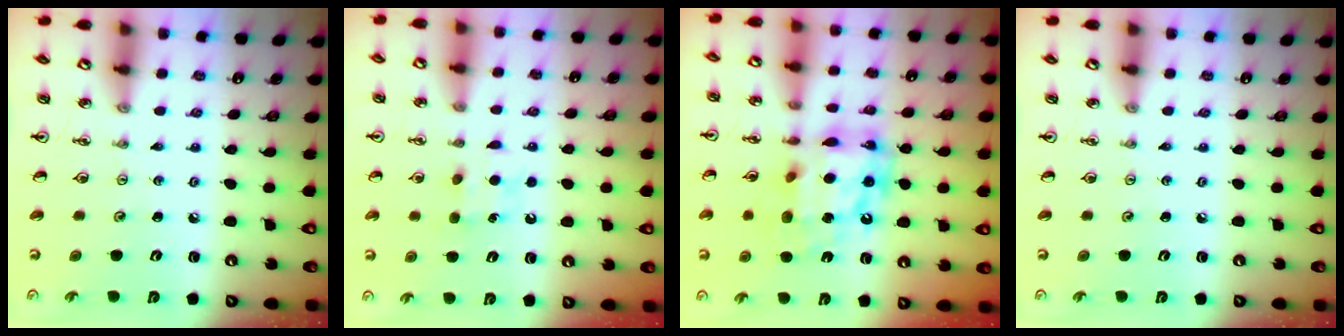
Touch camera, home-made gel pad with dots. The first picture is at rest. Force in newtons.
{"total": 5.5, "press": 5.5, "slide": 0.6}
{"total": 16.1, "press": 16.0, "slide": 1.7}
{"total": 0.0}